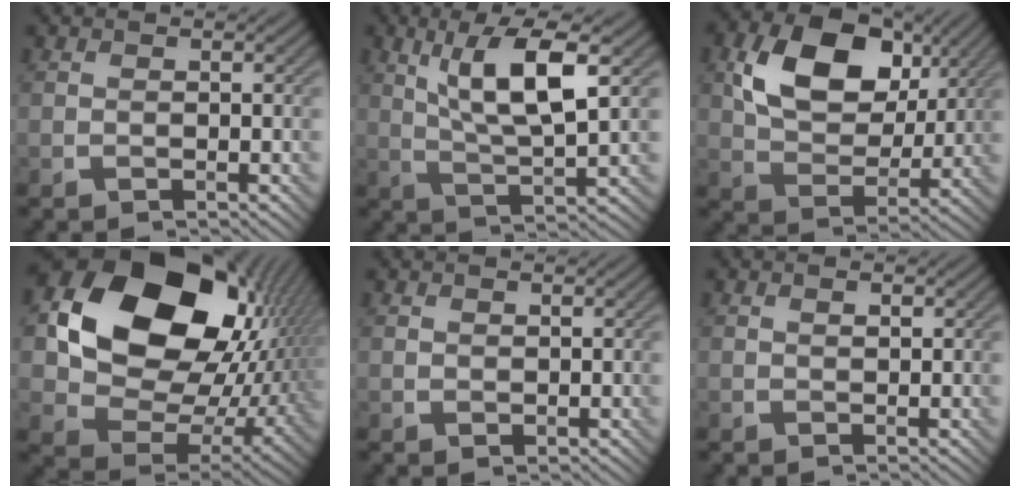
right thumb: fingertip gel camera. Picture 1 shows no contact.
{"total": 9.7, "force": [3.6, 2.5, 8.6], "torque": [-0.158, 0.008, 0.066]}
{"total": 12.4, "force": [4.5, 8.3, 8.0], "torque": [-0.154, 0.007, 0.079]}
{"total": 19.4, "force": [5.4, 14.6, 11.7], "torque": [-0.235, -0.011, 0.116]}
{"total": 0.7, "force": [0.4, 0.6, 0.1], "torque": [-0.005, -0.004, 0.010]}
{"total": 0.9, "force": [0.4, 0.5, 0.6], "torque": [-0.008, 0.000, 0.007]}